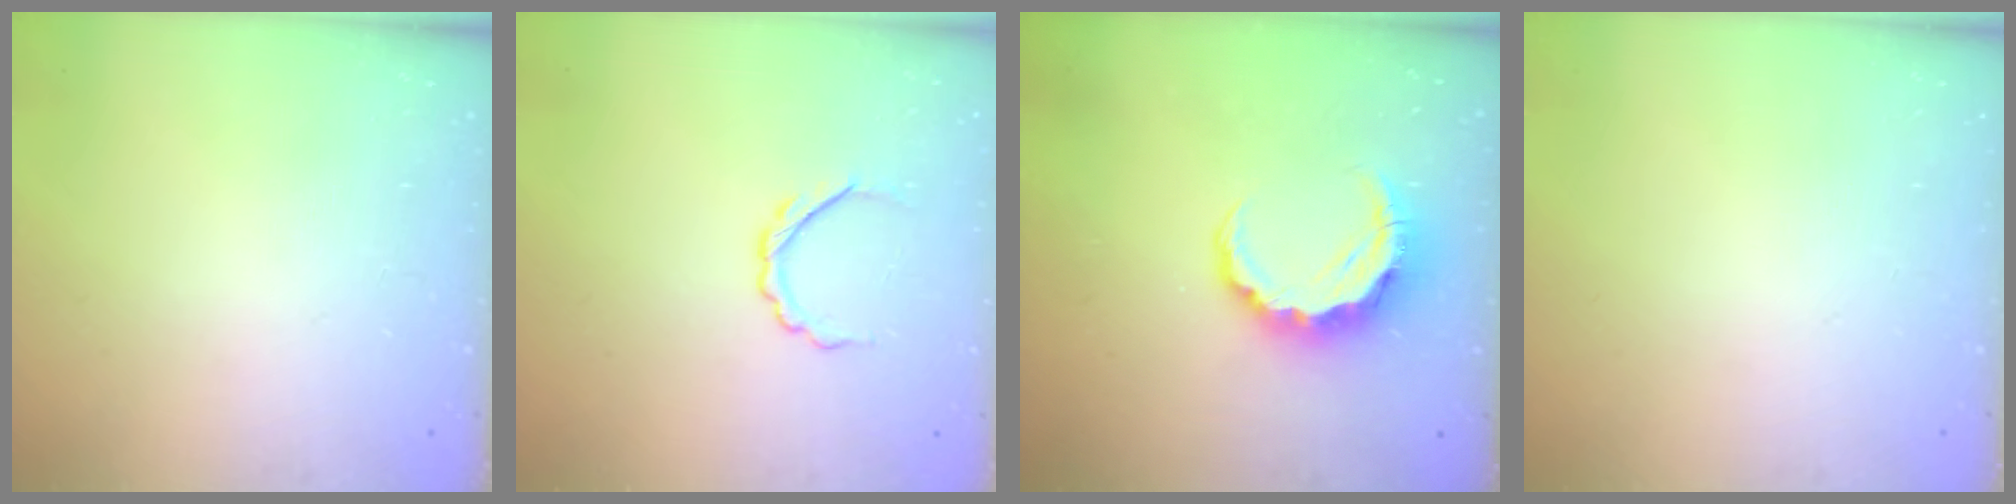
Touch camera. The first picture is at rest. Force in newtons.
{"total": 4.9, "press": 4.8, "slide": 1.1}
{"total": 8.2, "press": 8.1, "slide": 1.2}
{"total": 0.0}